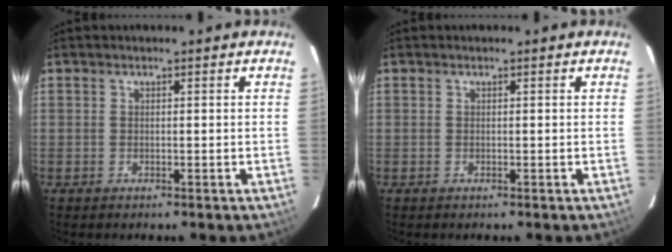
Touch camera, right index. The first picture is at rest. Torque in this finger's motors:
{"motor_torque": [-0.05, -0.02, 0.00, 0.00]}